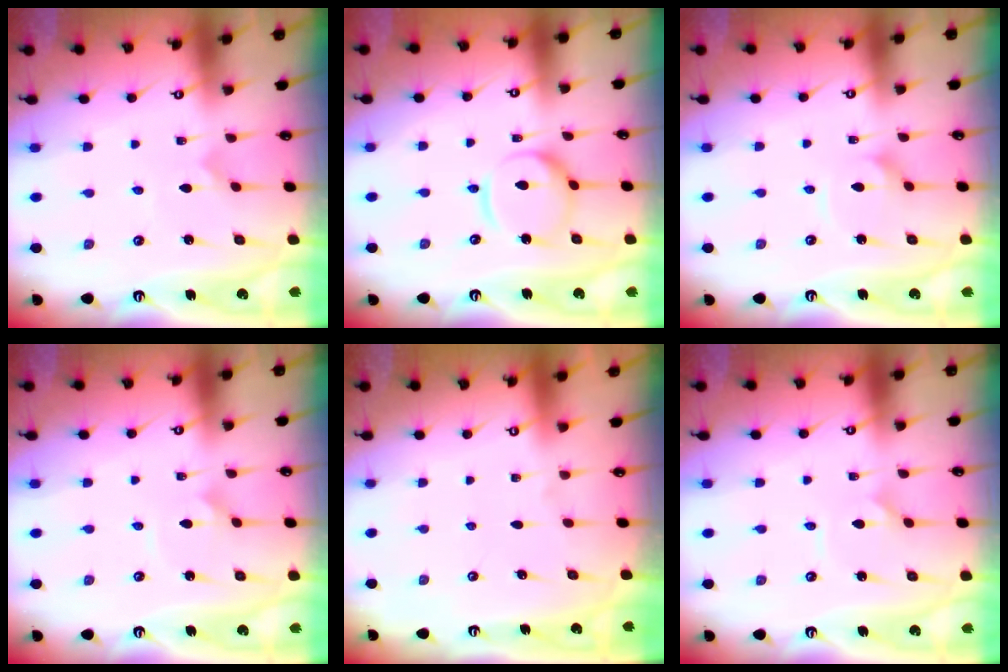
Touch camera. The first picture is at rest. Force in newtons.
{"total": 11.3, "press": 11.3, "slide": 1.1}
{"total": 2.0, "press": 2.0, "slide": 0.3}
{"total": 1.8, "press": 1.8, "slide": 0.1}
{"total": 0.0}
{"total": 0.7, "press": 0.7, "slide": 0.0}